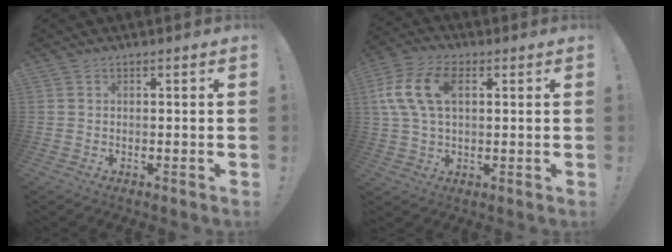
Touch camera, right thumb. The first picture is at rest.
{"total": 13.4, "force": [3.1, 8.1, 10.2], "torque": [-0.218, 0.009, 0.058]}